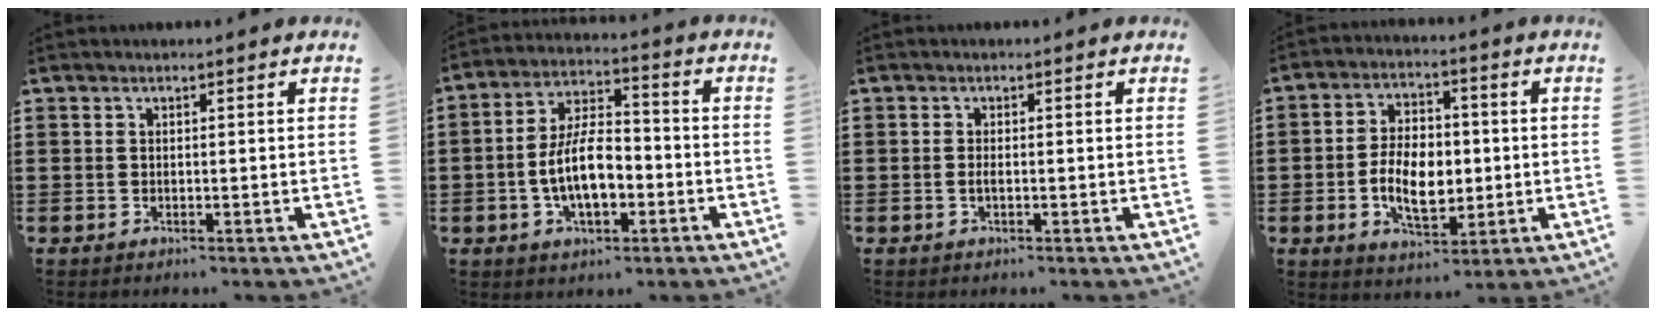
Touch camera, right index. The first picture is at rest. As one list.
[{"total": 9.7, "force": [-2.5, 4.7, 8.1], "torque": [-0.164, 0.002, -0.051]}, {"total": 0.9, "force": [-0.3, 0.2, 0.9], "torque": [-0.017, -0.001, -0.005]}, {"total": 8.6, "force": [-1.1, 5.1, 6.9], "torque": [-0.128, 0.002, -0.026]}]